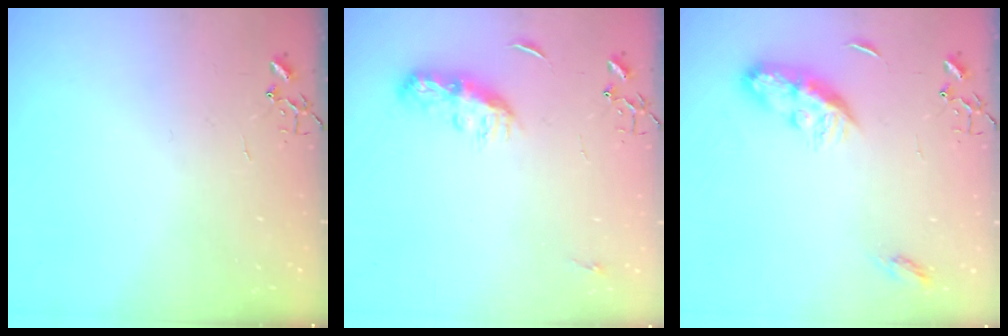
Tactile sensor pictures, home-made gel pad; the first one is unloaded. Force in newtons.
{"total": 9.4, "press": 9.4, "slide": 0.3}
{"total": 9.3, "press": 9.3, "slide": 0.3}